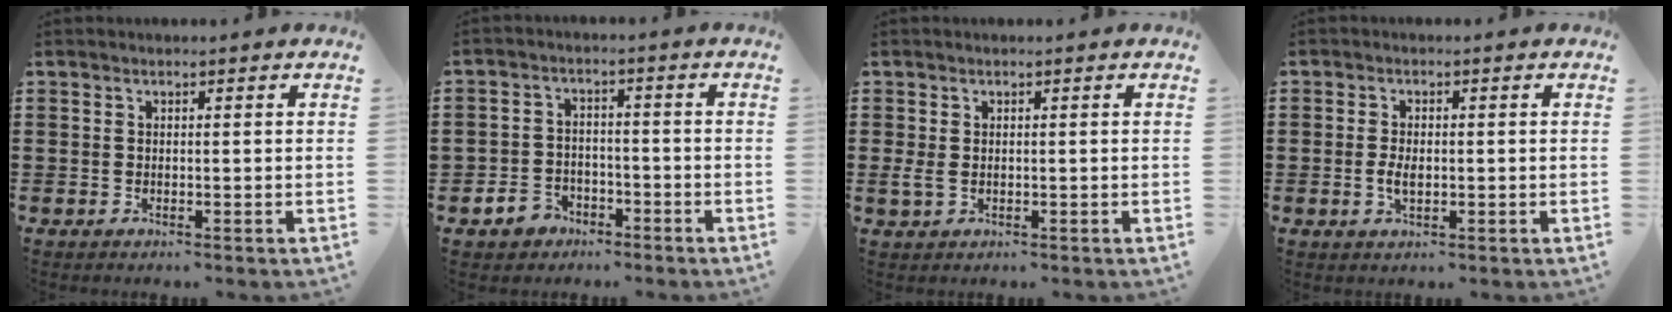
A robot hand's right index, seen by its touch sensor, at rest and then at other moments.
{"total": 3.8, "force": [-2.8, 2.4, 0.9], "torque": [-0.038, 0.006, -0.059]}
{"total": 1.7, "force": [0.1, 1.3, 1.2], "torque": [-0.041, -0.001, -0.002]}
{"total": 2.6, "force": [-0.4, 1.3, 2.2], "torque": [-0.050, -0.001, -0.008]}